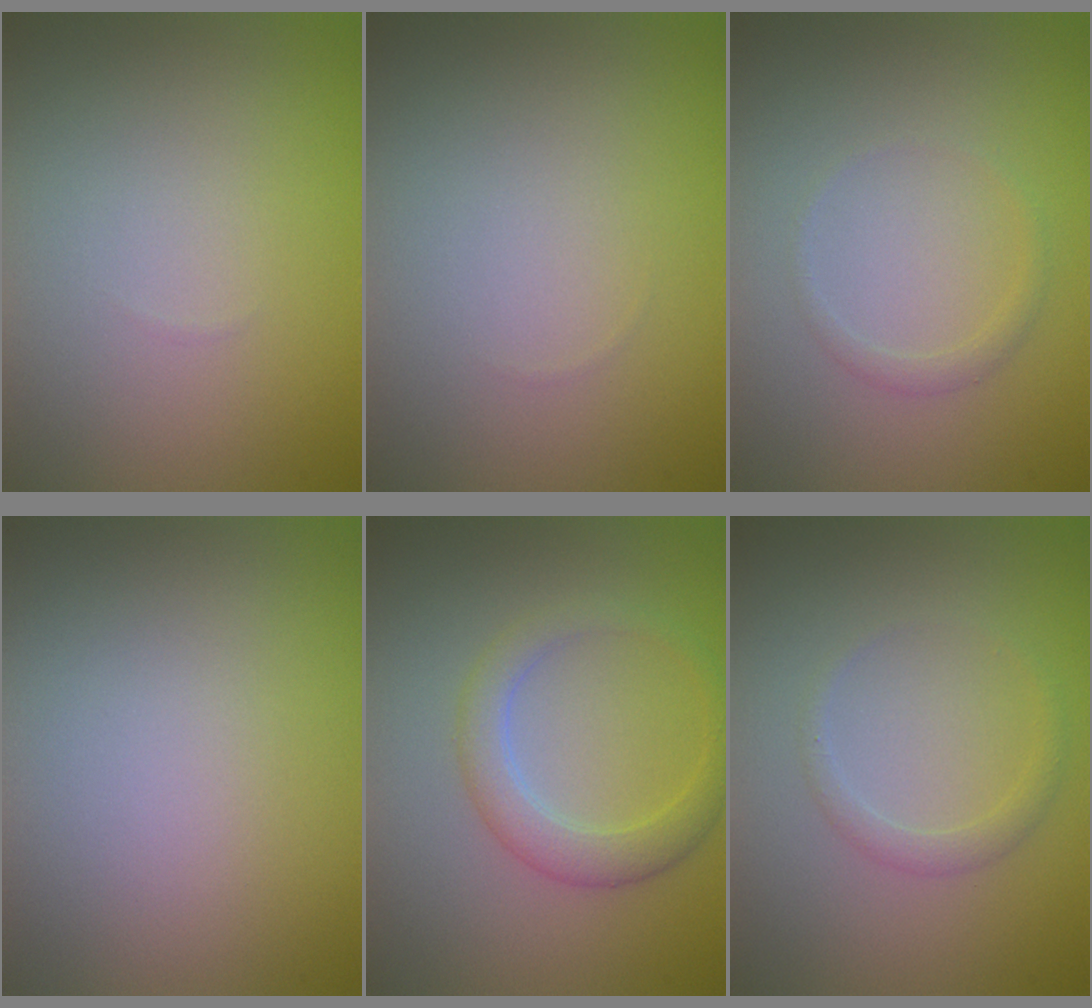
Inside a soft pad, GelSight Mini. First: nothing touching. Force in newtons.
{"total": 0.0}
{"total": 0.9, "press": 0.9, "slide": 0.0}
{"total": 0.0}
{"total": 3.0, "press": 3.0, "slide": 0.2}
{"total": 1.2, "press": 1.2, "slide": 0.0}